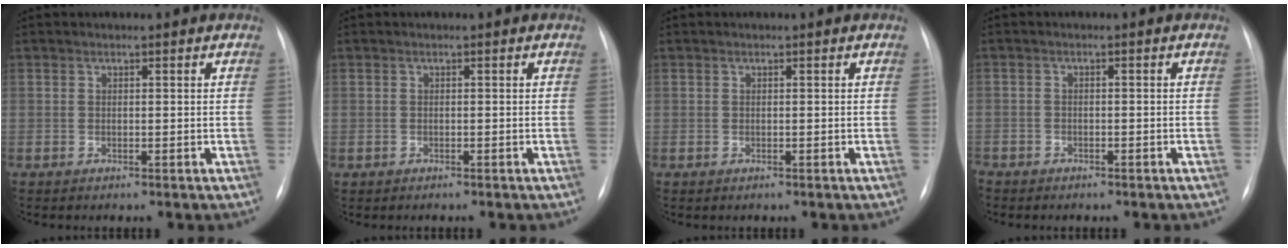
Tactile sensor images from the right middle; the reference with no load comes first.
{"total": 0.0}
{"total": 0.0}
{"total": 3.2, "force": [-2.6, 1.7, 0.9], "torque": [-0.015, 0.000, -0.034]}